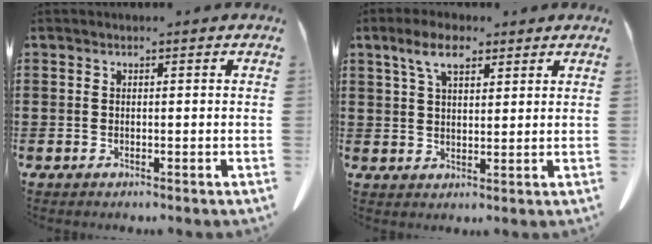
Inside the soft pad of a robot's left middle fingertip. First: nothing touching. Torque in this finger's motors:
{"motor_torque": [0.00, 0.03, -0.13, -0.01]}